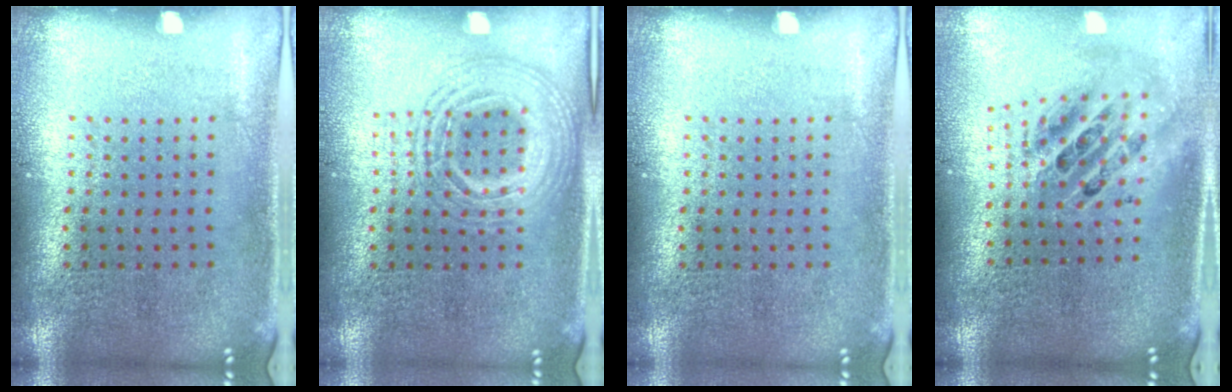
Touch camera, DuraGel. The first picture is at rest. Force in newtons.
{"total": 2.8, "press": 2.8, "slide": 0.3}
{"total": 0.0}
{"total": 2.1, "press": 1.6, "slide": 1.4}